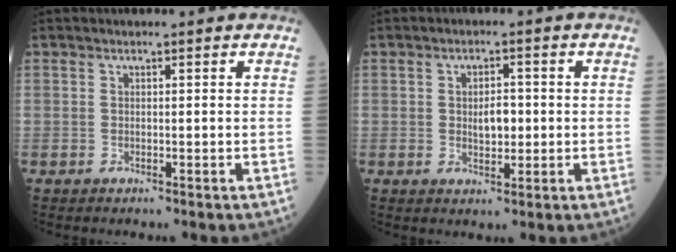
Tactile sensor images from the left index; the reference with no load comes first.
{"total": 3.3, "force": [-0.2, 1.6, 2.9], "torque": [-0.044, -0.002, -0.002]}